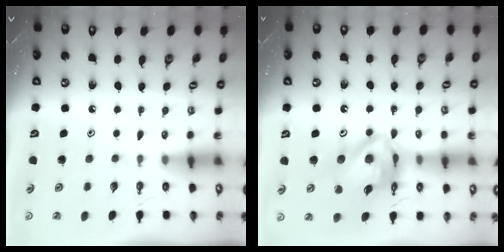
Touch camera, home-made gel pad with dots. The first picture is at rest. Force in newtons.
{"total": 14.7, "press": 14.6, "slide": 1.8}